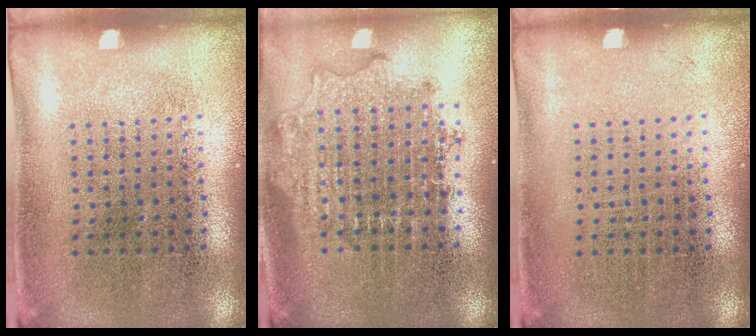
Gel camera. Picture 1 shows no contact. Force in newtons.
{"total": 1.8, "press": 1.5, "slide": 1.0}
{"total": 0.0}